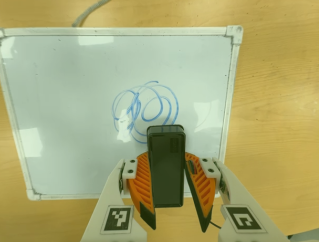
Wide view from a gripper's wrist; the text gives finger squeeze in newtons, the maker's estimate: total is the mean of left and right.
{"total": 6.2, "left": 6.1, "right": 6.2}